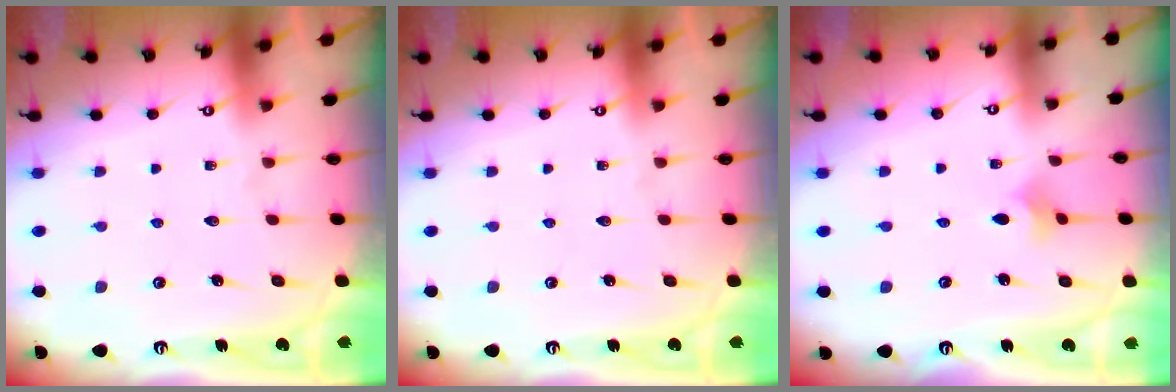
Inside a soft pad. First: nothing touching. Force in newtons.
{"total": 0.0}
{"total": 2.5, "press": 2.5, "slide": 0.5}